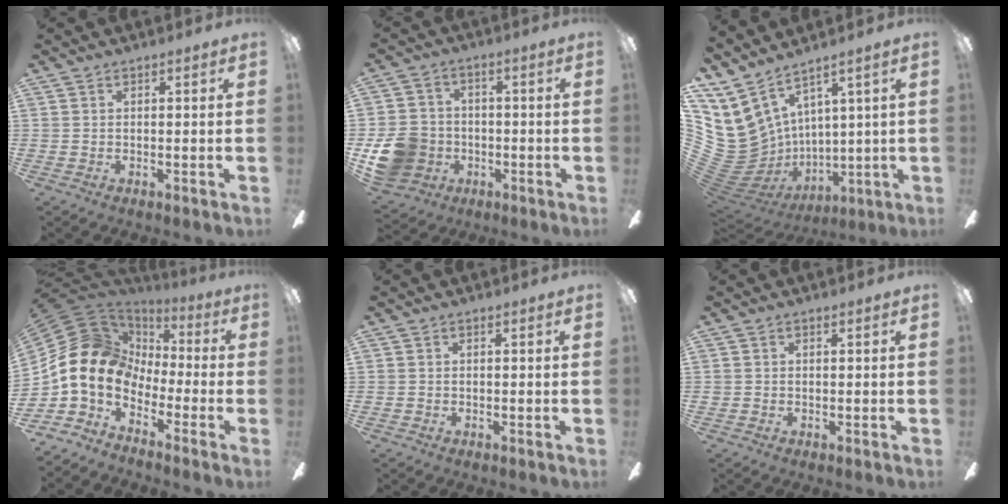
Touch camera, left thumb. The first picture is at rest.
{"total": 12.0, "force": [-3.6, 10.5, 4.6], "torque": [-0.104, 0.031, -0.060]}
{"total": 9.5, "force": [3.4, 7.9, 4.1], "torque": [-0.146, -0.063, 0.072]}
{"total": 14.8, "force": [-1.6, 11.9, 8.6], "torque": [-0.206, 0.001, -0.030]}
{"total": 0.0}
{"total": 0.5, "force": [-0.1, 0.5, -0.1], "torque": [0.003, 0.004, -0.003]}